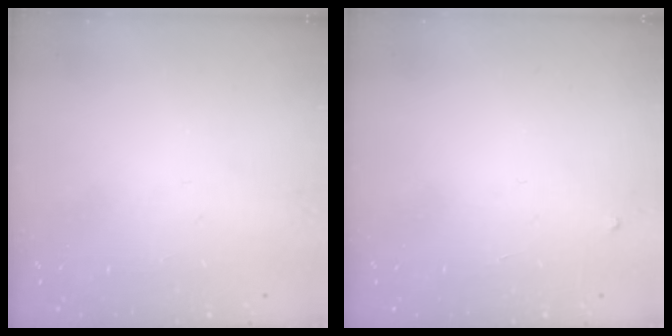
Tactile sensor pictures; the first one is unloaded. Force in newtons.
{"total": 2.3, "press": 2.3, "slide": 0.3}